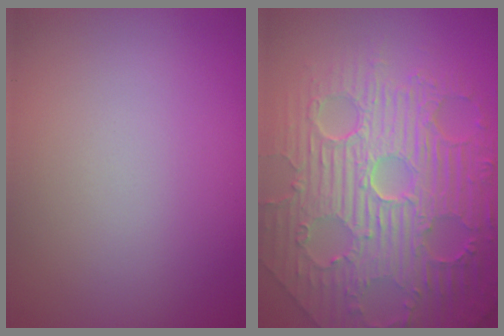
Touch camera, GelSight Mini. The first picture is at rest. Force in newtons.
{"total": 11.1, "press": 7.2, "slide": 8.4}